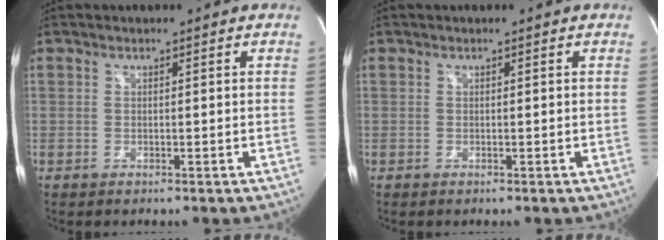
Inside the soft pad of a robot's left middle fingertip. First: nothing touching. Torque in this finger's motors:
{"motor_torque": [0.00, 0.00, 0.00, -0.01]}